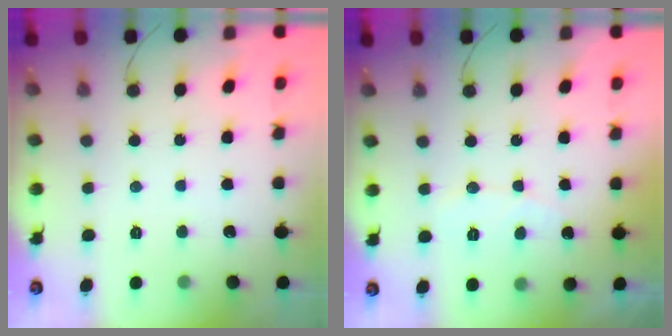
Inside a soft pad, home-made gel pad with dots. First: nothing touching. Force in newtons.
{"total": 5.2, "press": 5.2, "slide": 0.2}